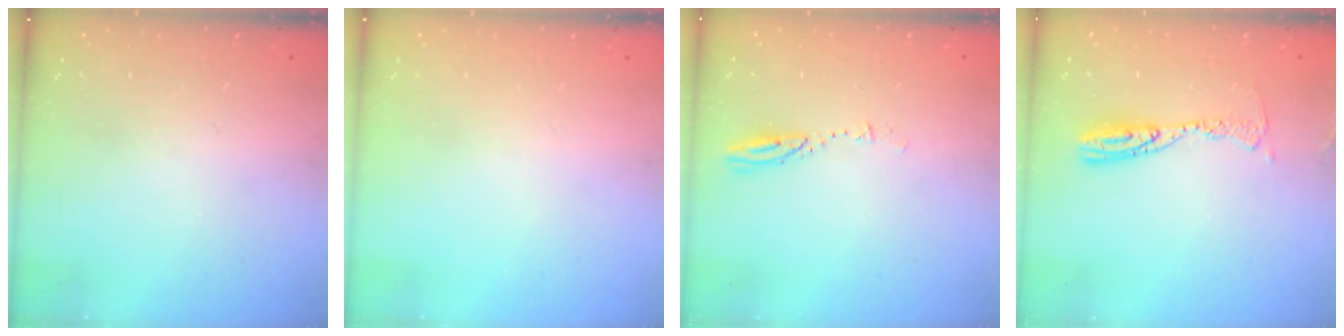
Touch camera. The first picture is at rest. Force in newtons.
{"total": 0.0}
{"total": 3.1, "press": 3.1, "slide": 0.3}
{"total": 9.5, "press": 9.4, "slide": 0.9}